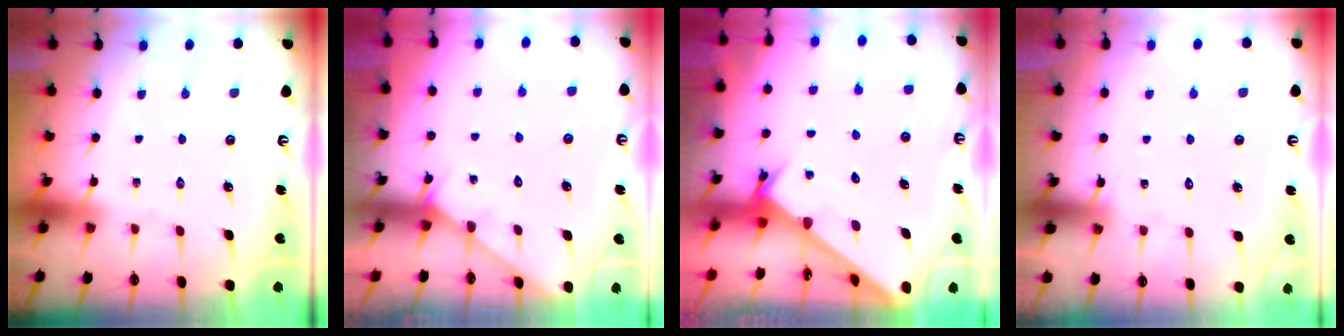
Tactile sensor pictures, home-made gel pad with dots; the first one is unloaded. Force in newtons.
{"total": 3.5, "press": 3.5, "slide": 0.3}
{"total": 2.4, "press": 2.4, "slide": 0.2}
{"total": 5.7, "press": 5.7, "slide": 0.5}